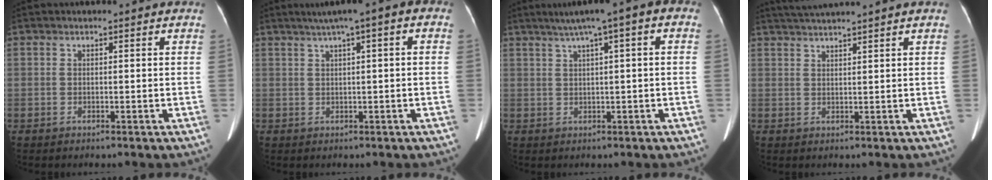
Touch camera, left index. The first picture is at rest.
{"total": 5.5, "force": [2.4, 1.0, 4.8], "torque": [-0.073, 0.028, 0.031]}
{"total": 7.1, "force": [3.1, 1.2, 6.3], "torque": [-0.099, 0.034, 0.042]}
{"total": 5.4, "force": [4.8, -1.4, 2.2], "torque": [-0.036, 0.022, 0.082]}